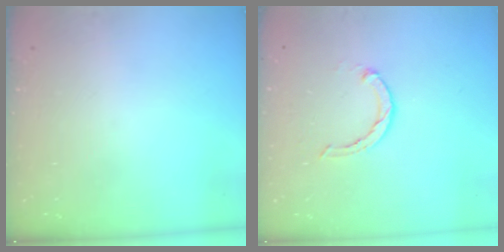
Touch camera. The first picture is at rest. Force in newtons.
{"total": 2.4, "press": 2.4, "slide": 0.4}